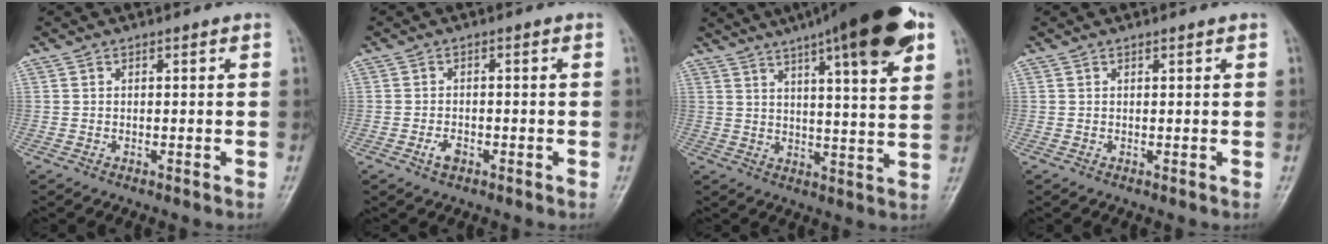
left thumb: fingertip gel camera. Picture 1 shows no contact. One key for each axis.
{"total": 2.2, "fx": -1.1, "fy": 1.3, "fz": 1.5, "tx": -0.029, "ty": 0.007, "tz": -0.020}
{"total": 21.3, "fx": 12.1, "fy": 4.2, "fz": 17.0, "tx": -0.239, "ty": -0.017, "tz": 0.168}
{"total": 0.5, "fx": 0.4, "fy": 0.0, "fz": 0.4, "tx": -0.007, "ty": -0.002, "tz": 0.006}